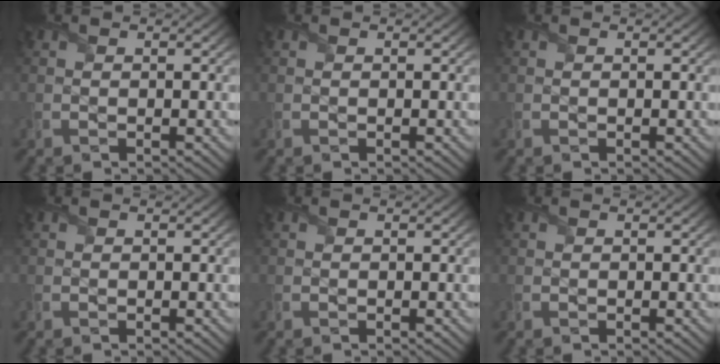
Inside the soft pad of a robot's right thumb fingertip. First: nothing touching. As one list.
[{"total": 0.0}, {"total": 0.0}, {"total": 0.0}, {"total": 0.0}, {"total": 0.0}]